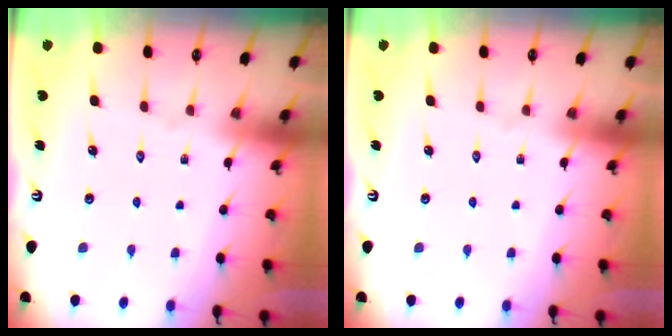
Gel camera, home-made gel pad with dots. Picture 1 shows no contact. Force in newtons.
{"total": 0.0}